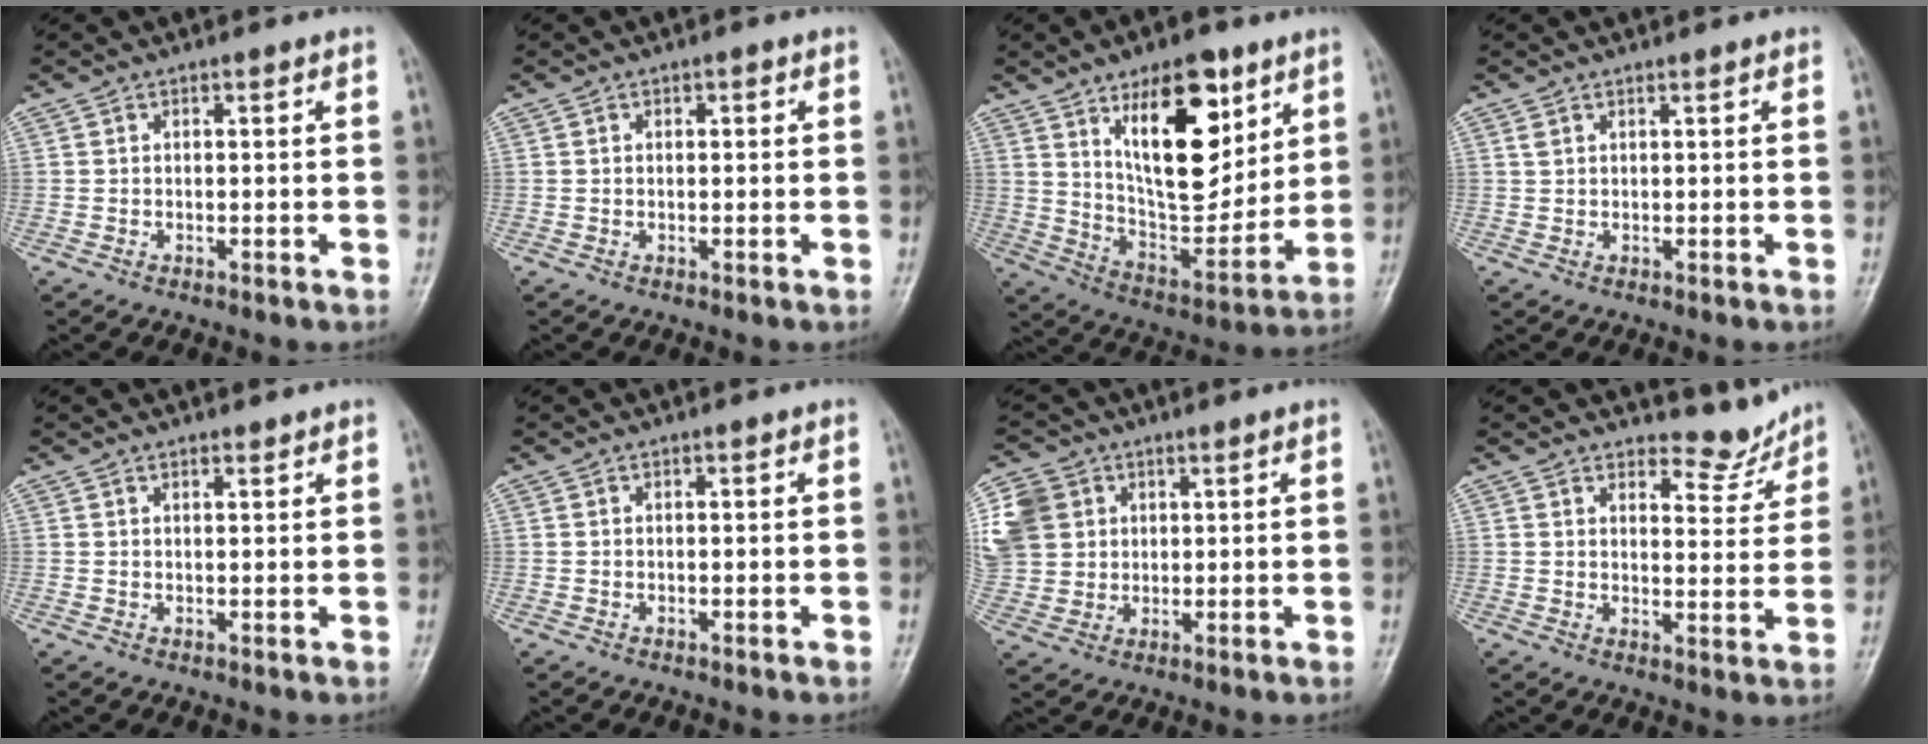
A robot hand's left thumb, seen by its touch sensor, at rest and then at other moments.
{"total": 0.8, "force": [0.1, 0.6, 0.5], "torque": [0.000, 0.004, -0.002]}
{"total": 19.7, "force": [8.9, 9.4, 14.8], "torque": [-0.172, -0.052, 0.159]}
{"total": 1.0, "force": [0.7, 0.4, 0.6], "torque": [-0.010, 0.004, 0.017]}
{"total": 1.1, "force": [1.0, 0.4, 0.3], "torque": [-0.002, -0.008, 0.014]}
{"total": 0.0}
{"total": 13.1, "force": [4.0, 11.1, 5.7], "torque": [-0.132, 0.015, 0.080]}
{"total": 5.9, "force": [5.4, 2.4, 0.4], "torque": [0.016, -0.053, 0.073]}